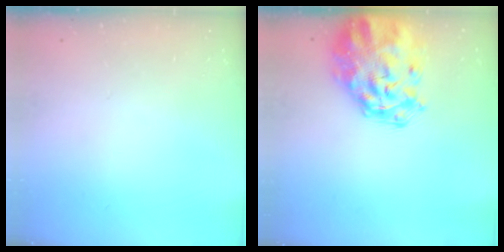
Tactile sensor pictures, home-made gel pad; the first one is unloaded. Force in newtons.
{"total": 8.6, "press": 8.1, "slide": 2.9}